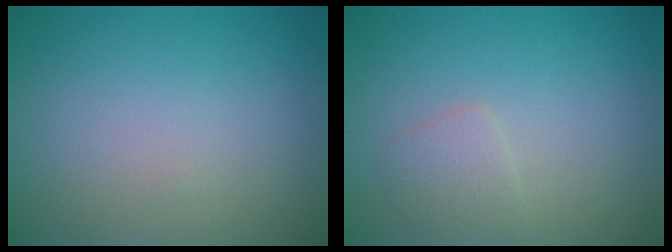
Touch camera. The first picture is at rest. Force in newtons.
{"total": 1.4, "press": 1.4, "slide": 0.1}